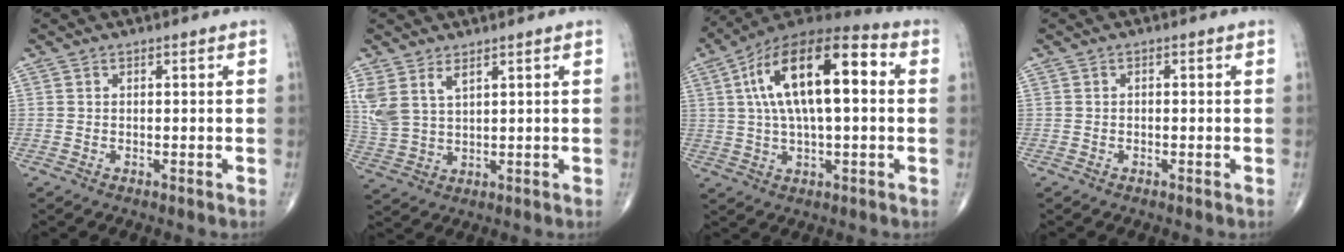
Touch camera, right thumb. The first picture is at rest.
{"total": 6.8, "force": [3.6, 3.2, 4.7], "torque": [-0.108, -0.012, 0.084]}
{"total": 20.5, "force": [3.8, 8.6, 18.2], "torque": [-0.314, 0.030, 0.053]}
{"total": 0.6, "force": [-0.1, 0.4, 0.5], "torque": [-0.008, 0.003, -0.003]}